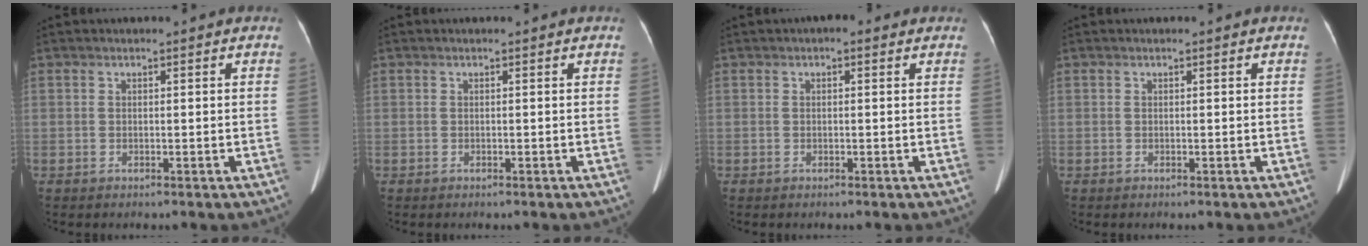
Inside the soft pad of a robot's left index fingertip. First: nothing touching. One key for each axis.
{"total": 0.0}
{"total": 1.2, "fx": 0.4, "fy": 1.0, "fz": 0.6, "tx": -0.009, "ty": 0.016, "tz": 0.000}
{"total": 0.0}